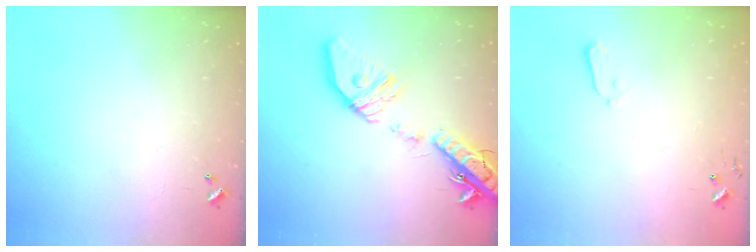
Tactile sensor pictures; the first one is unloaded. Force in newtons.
{"total": 23.6, "press": 23.3, "slide": 3.8}
{"total": 2.9, "press": 2.9, "slide": 0.4}